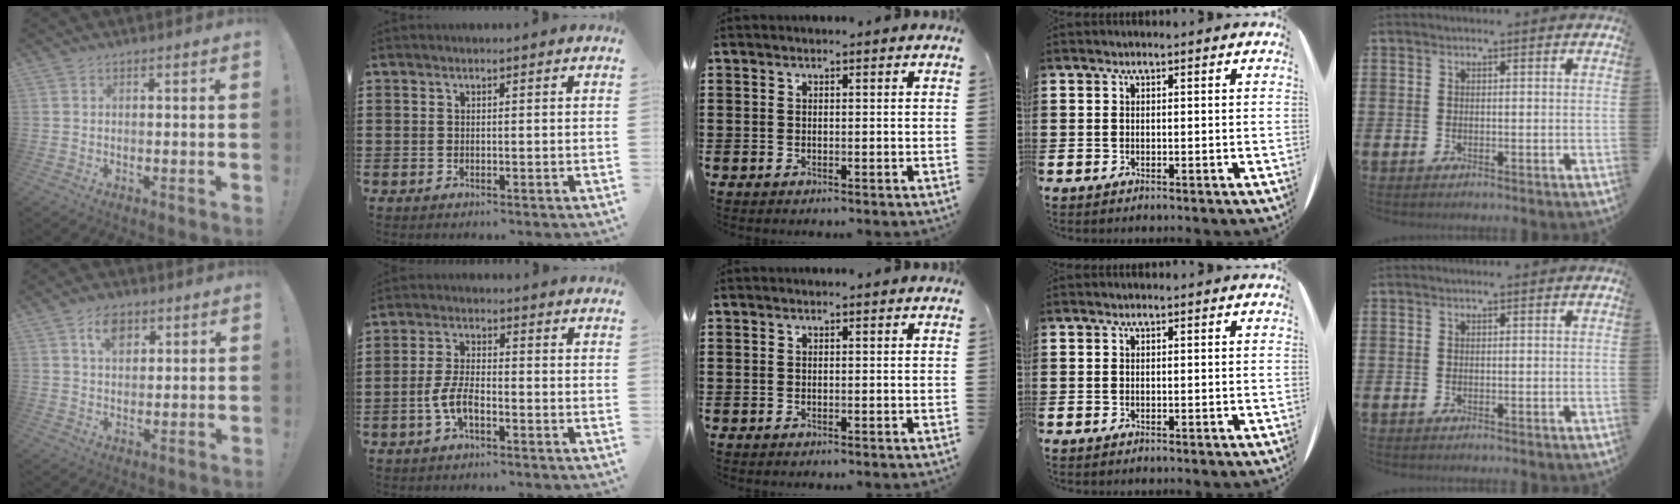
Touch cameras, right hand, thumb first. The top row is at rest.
{"thumb": {"total": 6.7, "force": [3.2, 4.4, 3.9], "torque": [-0.062, 0.001, 0.057]}, "index": {"total": 5.3, "force": [-2.2, 2.1, 4.4], "torque": [-0.109, -0.005, -0.048]}}